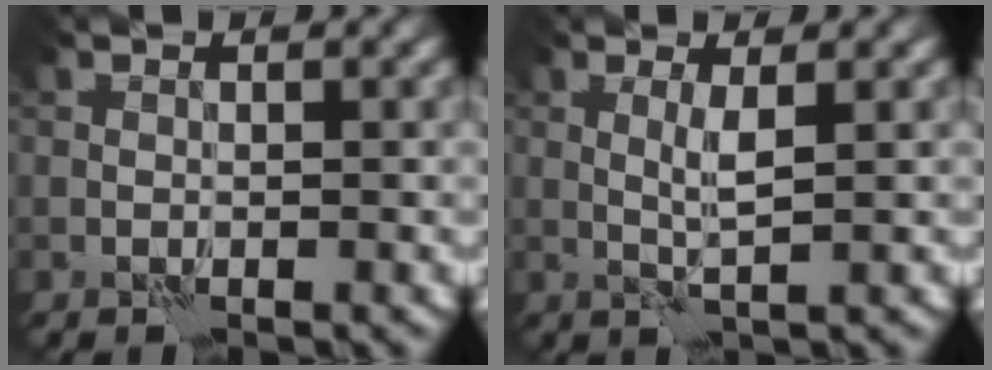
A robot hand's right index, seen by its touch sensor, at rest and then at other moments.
{"total": 1.7, "force": [0.6, -0.1, 1.6], "torque": [-0.038, -0.001, 0.009]}